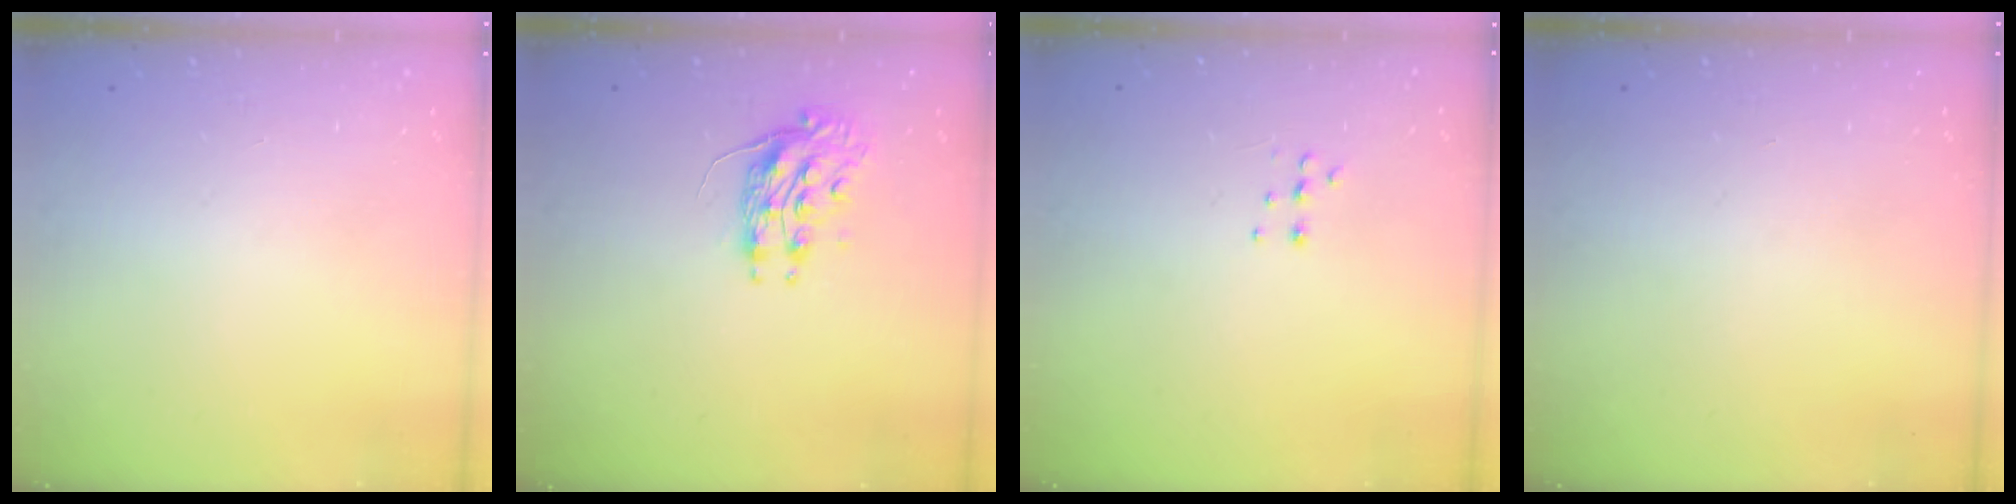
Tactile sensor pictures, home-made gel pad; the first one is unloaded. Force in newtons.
{"total": 8.8, "press": 8.8, "slide": 0.0}
{"total": 5.7, "press": 5.6, "slide": 1.0}
{"total": 0.0}